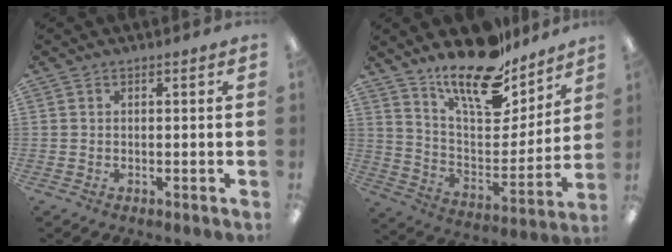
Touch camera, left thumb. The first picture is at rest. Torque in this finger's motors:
{"motor_torque": [0.16, 0.15, 1.41, -1.36, 0.26]}